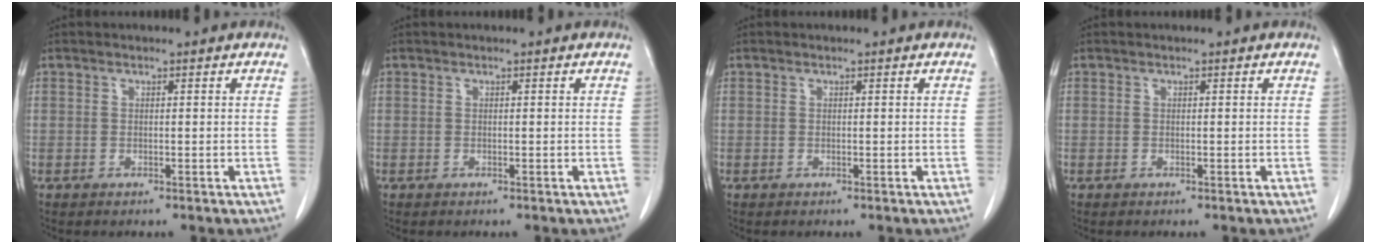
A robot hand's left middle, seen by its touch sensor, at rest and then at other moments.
{"total": 0.0}
{"total": 0.0}
{"total": 0.0}